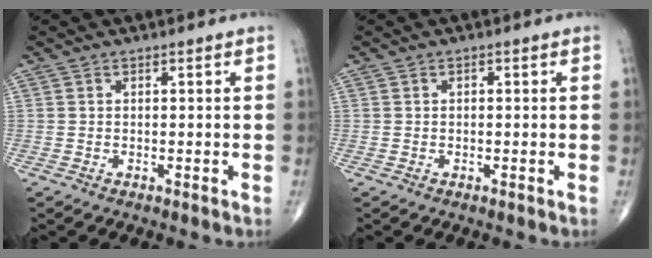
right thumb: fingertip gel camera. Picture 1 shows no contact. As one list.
[{"total": 0.5, "force": [0.1, 0.3, 0.4], "torque": [-0.009, 0.000, 0.002]}]